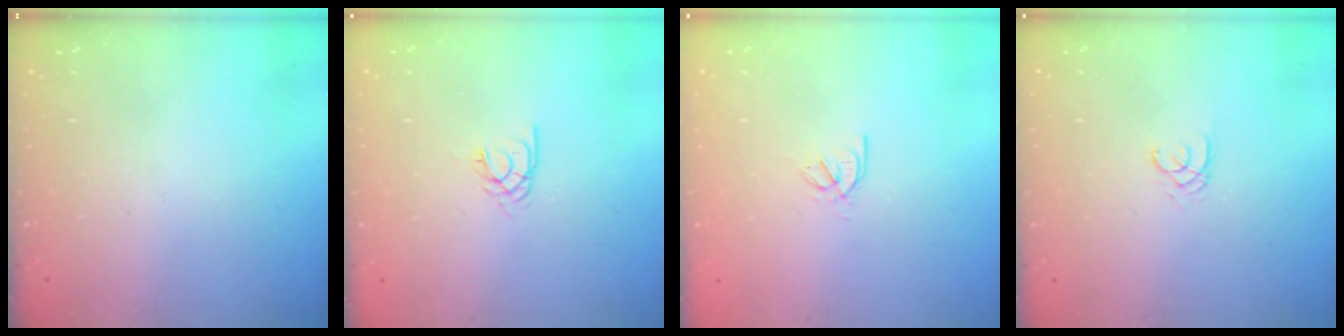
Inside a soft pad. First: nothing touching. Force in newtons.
{"total": 2.2, "press": 2.2, "slide": 0.4}
{"total": 2.5, "press": 2.4, "slide": 0.5}
{"total": 1.7, "press": 1.7, "slide": 0.2}